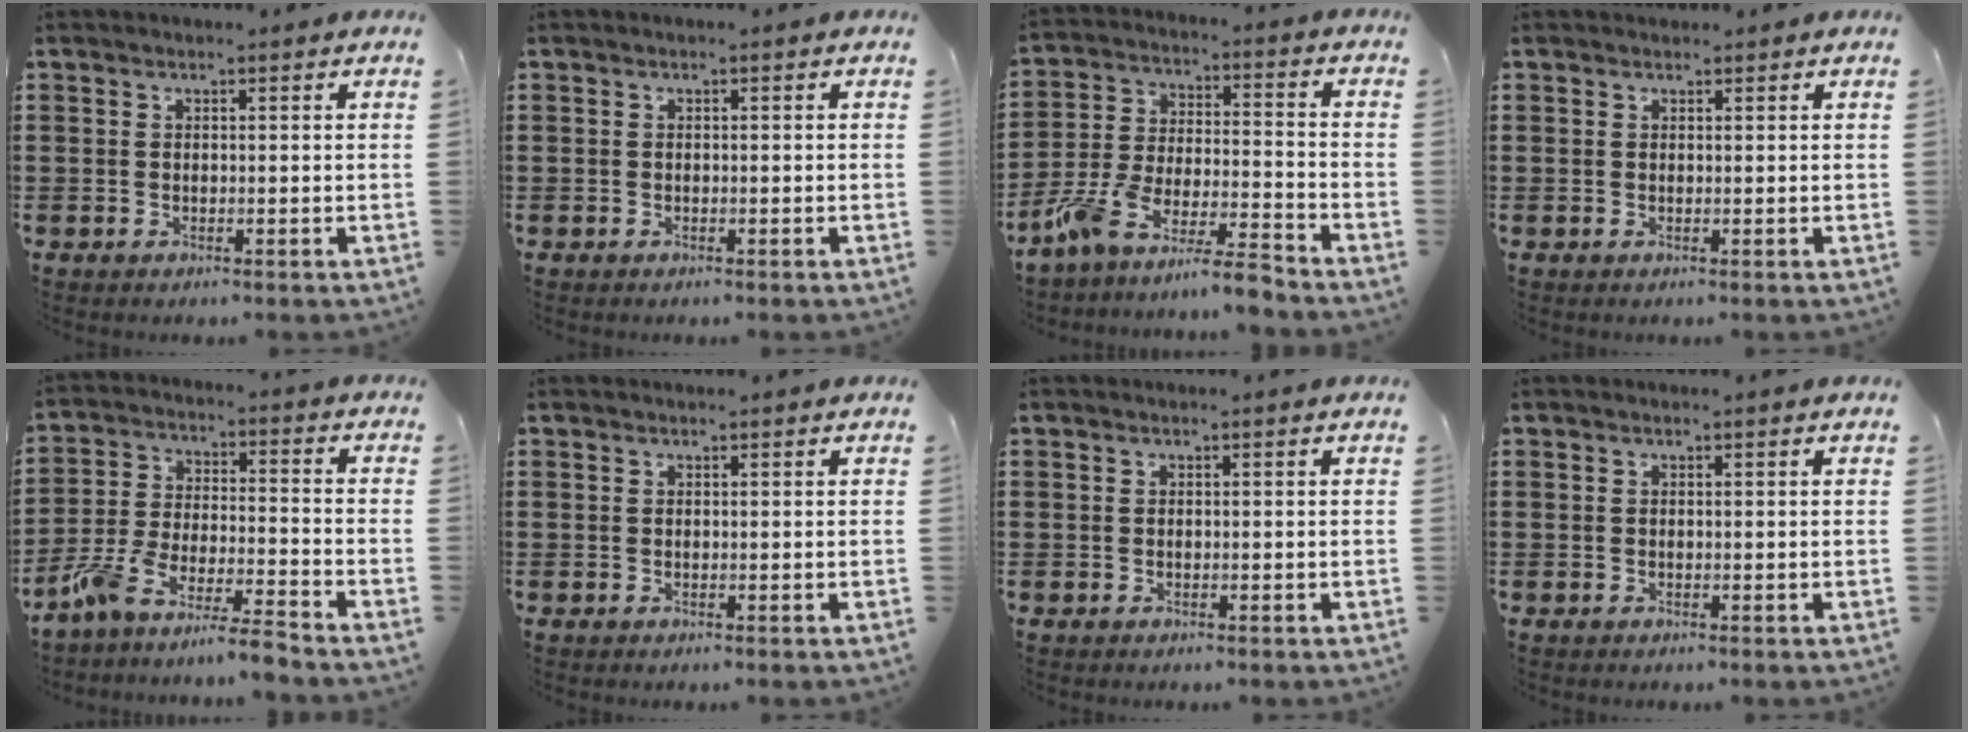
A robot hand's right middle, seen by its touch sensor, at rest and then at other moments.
{"total": 0.0}
{"total": 8.8, "force": [-8.2, -0.3, 3.2], "torque": [-0.075, -0.001, -0.167]}
{"total": 0.8, "force": [0.7, 0.4, -0.1], "torque": [0.009, -0.001, 0.011]}
{"total": 7.9, "force": [-7.4, -0.6, 2.7], "torque": [-0.061, -0.002, -0.149]}
{"total": 0.6, "force": [-0.6, 0.0, 0.0], "torque": [0.001, 0.001, -0.011]}
{"total": 0.0}
{"total": 0.0}